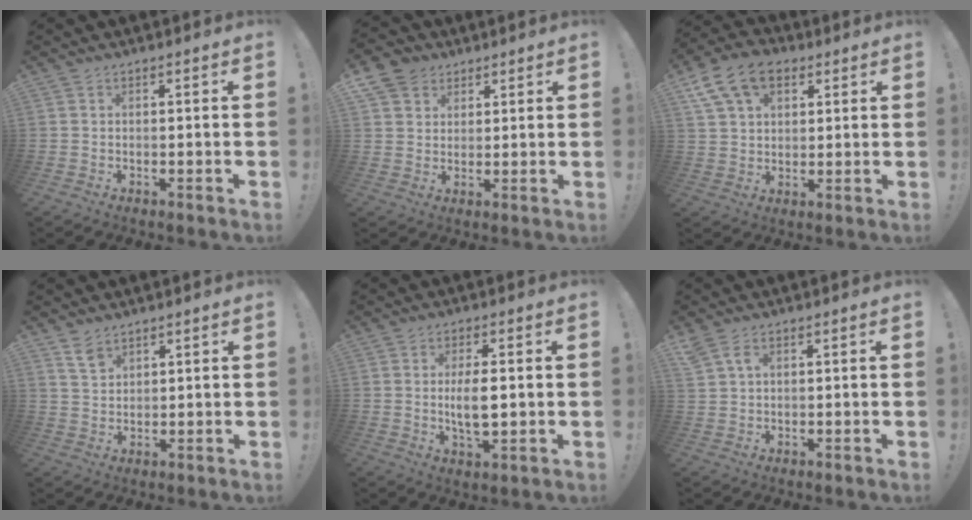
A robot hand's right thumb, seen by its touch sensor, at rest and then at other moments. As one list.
[{"total": 7.7, "force": [4.4, 6.1, 1.8], "torque": [-0.028, -0.025, 0.088]}, {"total": 14.0, "force": [6.6, 9.3, 8.0], "torque": [-0.145, -0.021, 0.129]}, {"total": 4.9, "force": [3.6, 2.7, 1.9], "torque": [-0.025, -0.023, 0.067]}, {"total": 7.4, "force": [0.0, 2.9, 6.8], "torque": [-0.123, -0.010, -0.007]}, {"total": 3.9, "force": [1.9, 2.3, 2.6], "torque": [-0.040, -0.006, 0.035]}]